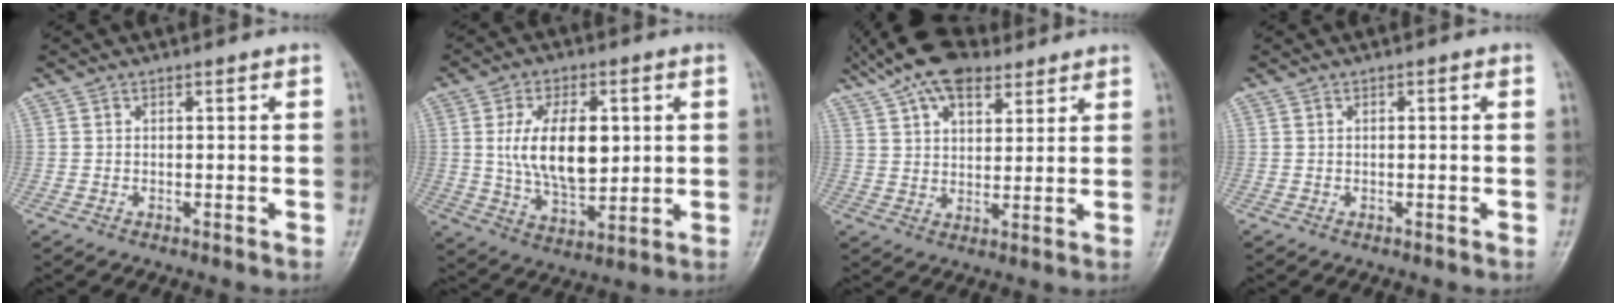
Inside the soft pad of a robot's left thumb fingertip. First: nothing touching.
{"total": 13.8, "force": [2.0, 7.9, 11.1], "torque": [-0.171, -0.014, 0.041]}
{"total": 14.4, "force": [9.6, 7.2, 7.8], "torque": [-0.122, 0.004, 0.166]}
{"total": 0.6, "force": [0.0, 0.1, 0.6], "torque": [-0.012, 0.000, 0.002]}